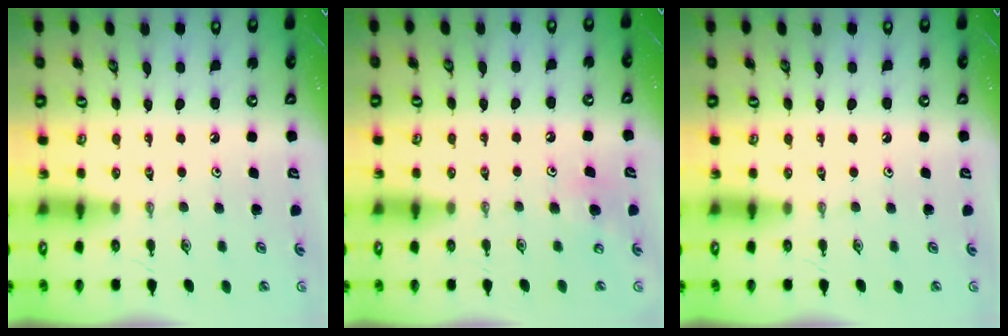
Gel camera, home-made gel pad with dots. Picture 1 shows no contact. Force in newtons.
{"total": 8.2, "press": 8.1, "slide": 1.1}
{"total": 0.0}